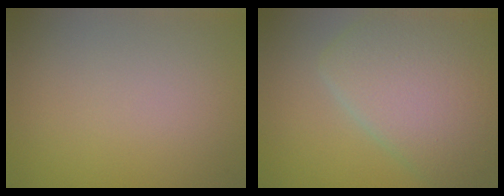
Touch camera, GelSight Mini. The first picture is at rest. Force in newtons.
{"total": 8.1, "press": 8.1, "slide": 0.2}